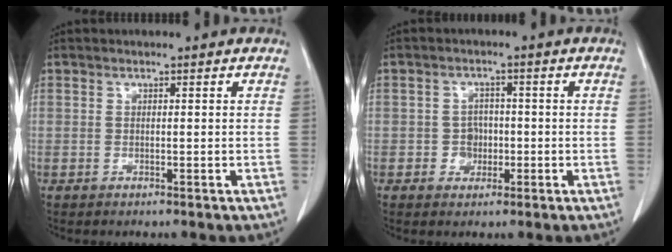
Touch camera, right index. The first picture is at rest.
{"total": 3.0, "force": [-0.6, 2.8, 1.0], "torque": [-0.006, 0.008, -0.006]}